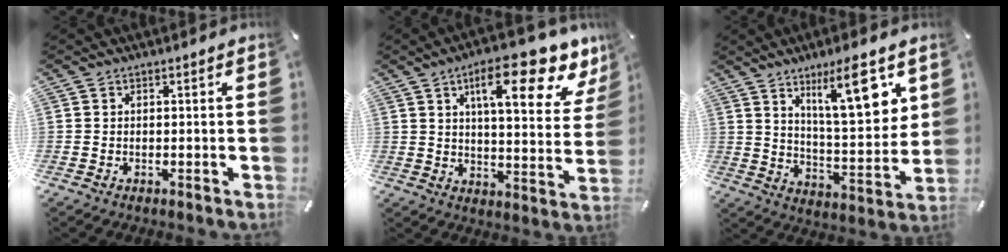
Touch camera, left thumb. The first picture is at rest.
{"total": 18.0, "force": [10.2, 5.5, 13.7], "torque": [-0.198, -0.055, 0.156]}
{"total": 15.8, "force": [9.0, 4.7, 12.1], "torque": [-0.180, -0.046, 0.140]}